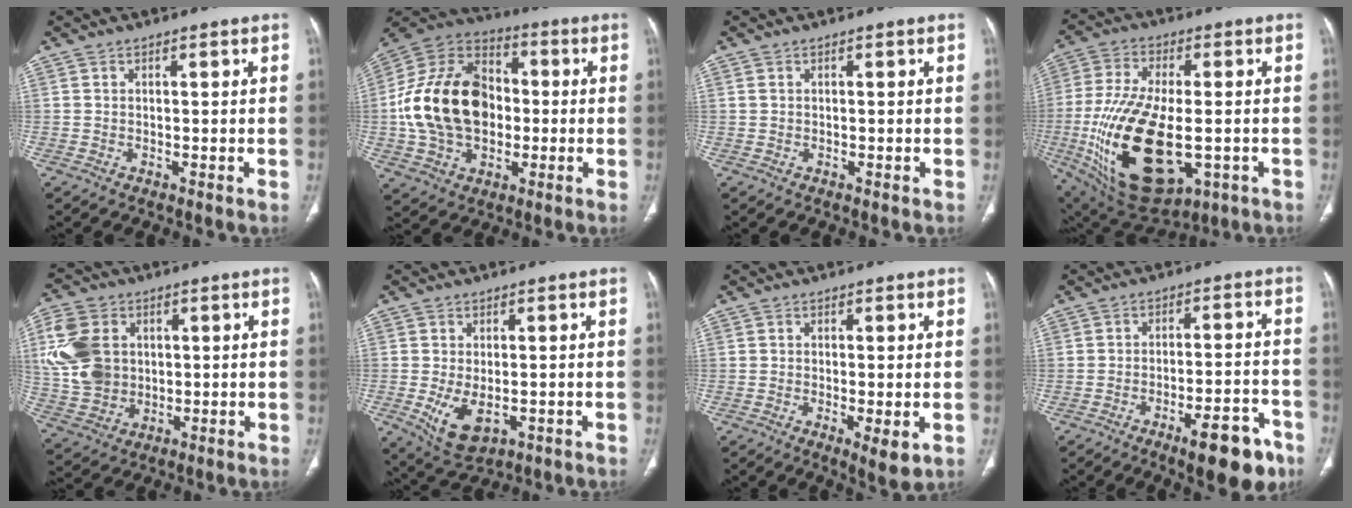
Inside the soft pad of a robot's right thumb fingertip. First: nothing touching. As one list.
[{"total": 22.5, "force": [-0.8, 16.1, 15.8], "torque": [-0.280, 0.027, -0.011]}, {"total": 0.5, "force": [0.2, 0.4, 0.3], "torque": [-0.006, 0.006, 0.007]}, {"total": 25.3, "force": [-5.5, 12.9, 21.1], "torque": [-0.438, -0.021, -0.068]}, {"total": 13.7, "force": [2.4, 10.8, 8.0], "torque": [-0.153, 0.003, 0.053]}, {"total": 7.7, "force": [-1.9, 4.5, 6.0], "torque": [-0.103, -0.010, -0.016]}, {"total": 4.9, "force": [-1.3, 1.4, 4.5], "torque": [-0.076, -0.015, -0.021]}, {"total": 11.6, "force": [-6.9, 3.7, 8.6], "torque": [-0.102, 0.043, -0.094]}]